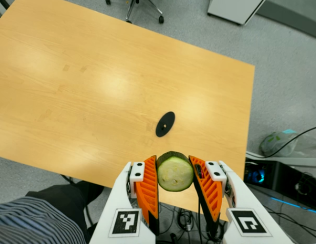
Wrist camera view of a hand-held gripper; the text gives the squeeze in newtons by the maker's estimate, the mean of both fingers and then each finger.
{"total": 11.4, "left": 12.9, "right": 9.8}